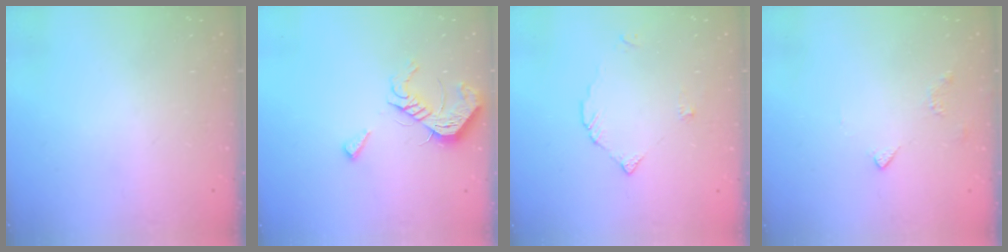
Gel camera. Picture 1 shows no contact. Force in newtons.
{"total": 11.8, "press": 11.8, "slide": 0.8}
{"total": 3.2, "press": 3.1, "slide": 0.4}
{"total": 2.9, "press": 2.8, "slide": 0.7}